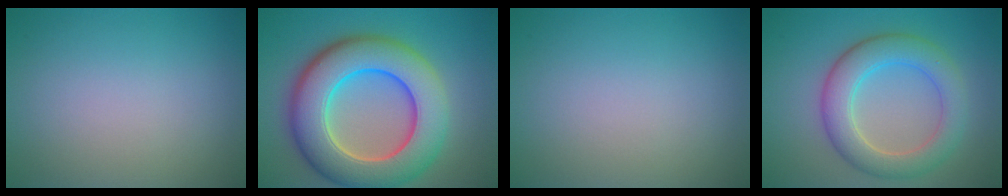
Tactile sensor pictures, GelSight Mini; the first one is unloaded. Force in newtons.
{"total": 11.7, "press": 11.7, "slide": 0.9}
{"total": 0.0}
{"total": 5.7, "press": 5.7, "slide": 0.1}